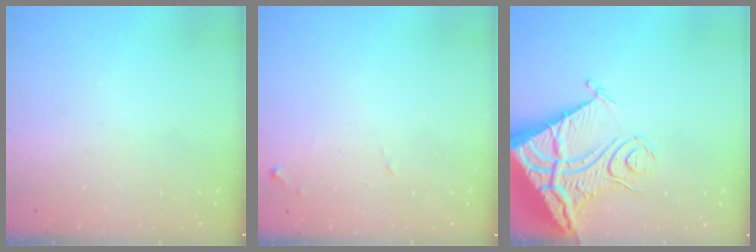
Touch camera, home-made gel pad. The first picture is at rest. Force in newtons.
{"total": 5.4, "press": 5.4, "slide": 0.4}
{"total": 16.7, "press": 16.6, "slide": 2.2}